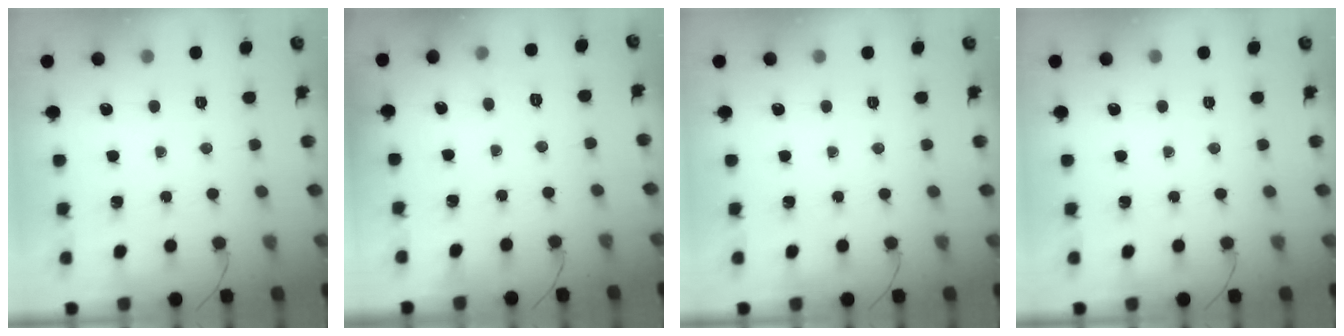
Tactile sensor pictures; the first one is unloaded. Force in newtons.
{"total": 6.1, "press": 6.0, "slide": 1.3}
{"total": 0.0}
{"total": 0.0}